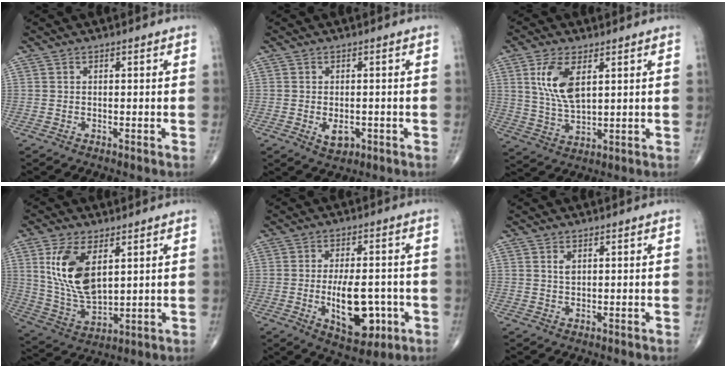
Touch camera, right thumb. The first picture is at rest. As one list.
[{"total": 3.3, "force": [-1.0, 2.1, 2.4], "torque": [-0.028, -0.001, -0.008]}, {"total": 9.1, "force": [3.2, 4.1, 7.4], "torque": [-0.145, -0.014, 0.066]}, {"total": 13.4, "force": [4.5, 6.6, 10.8], "torque": [-0.208, -0.021, 0.098]}, {"total": 12.2, "force": [-2.9, 6.0, 10.2], "torque": [-0.135, 0.003, -0.030]}, {"total": 1.3, "force": [0.6, 0.7, 0.9], "torque": [-0.014, 0.000, 0.012]}]